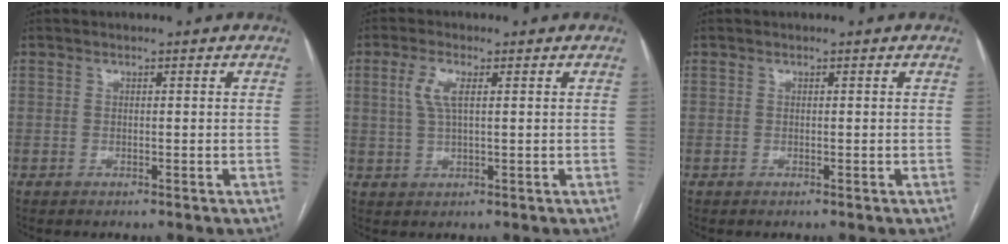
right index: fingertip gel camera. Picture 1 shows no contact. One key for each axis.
{"total": 4.0, "fx": 1.2, "fy": 1.0, "fz": 3.7, "tx": -0.085, "ty": 0.006, "tz": 0.027}
{"total": 0.0}